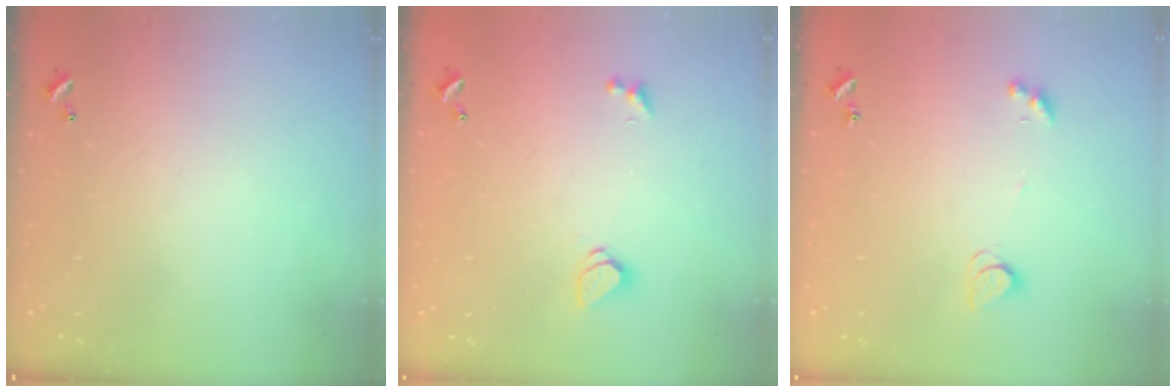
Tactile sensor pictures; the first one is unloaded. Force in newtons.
{"total": 1.5, "press": 1.4, "slide": 0.5}
{"total": 2.1, "press": 2.1, "slide": 0.4}